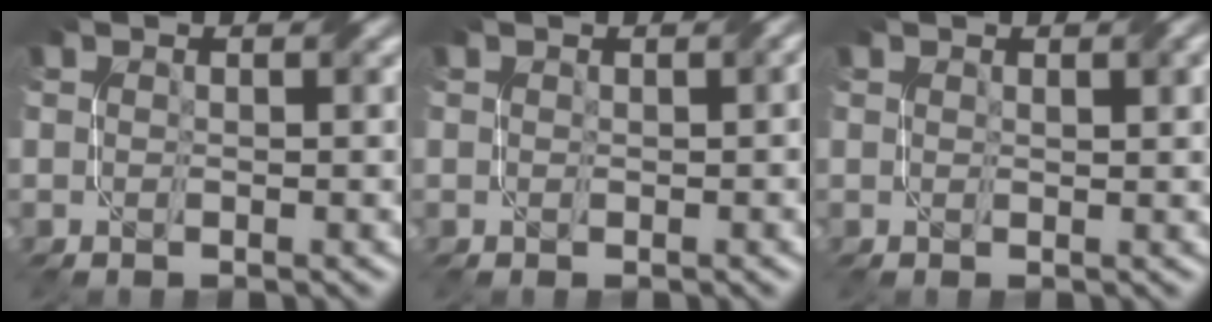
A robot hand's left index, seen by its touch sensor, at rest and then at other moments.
{"total": 0.7, "force": [-0.5, 0.0, 0.5], "torque": [-0.001, 0.005, -0.007]}
{"total": 1.6, "force": [0.8, 0.4, 1.4], "torque": [-0.014, 0.001, 0.015]}